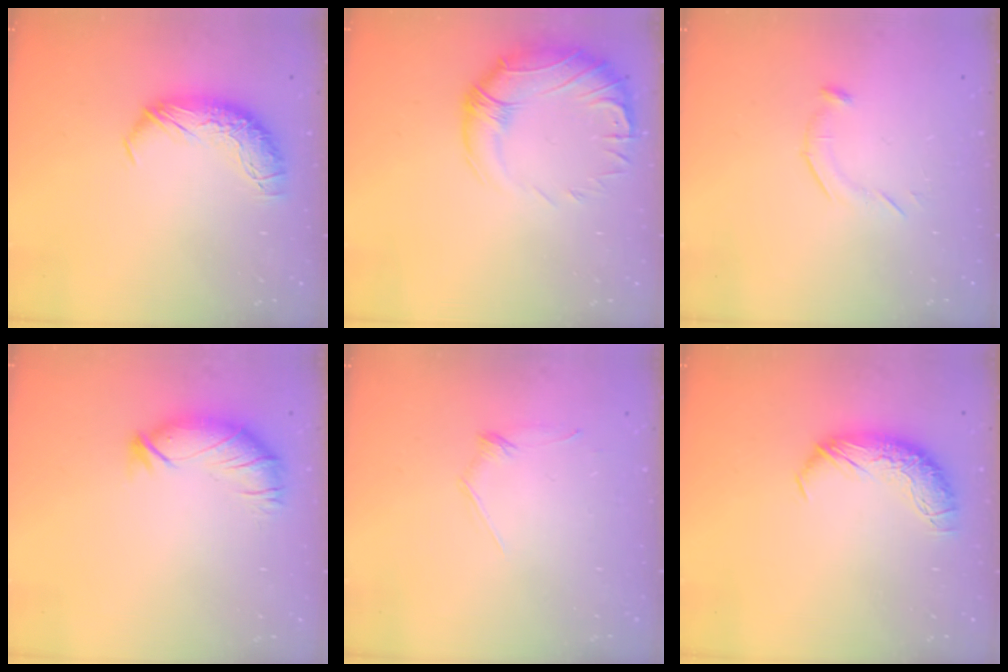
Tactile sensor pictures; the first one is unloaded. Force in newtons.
{"total": 3.4, "press": 1.0, "slide": 3.3}
{"total": 5.6, "press": 5.5, "slide": 1.1}
{"total": 2.9, "press": 2.3, "slide": 1.6}
{"total": 7.2, "press": 7.2, "slide": 0.9}
{"total": 0.0}